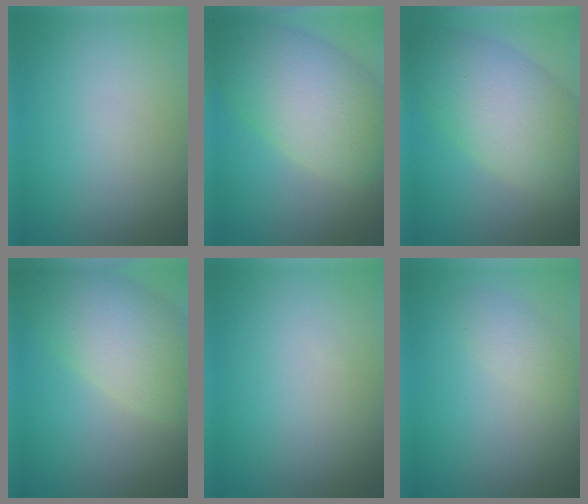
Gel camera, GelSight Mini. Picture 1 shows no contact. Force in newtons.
{"total": 9.4, "press": 9.4, "slide": 0.5}
{"total": 8.9, "press": 8.9, "slide": 0.6}
{"total": 7.7, "press": 7.7, "slide": 0.3}
{"total": 0.0}
{"total": 1.8, "press": 1.8, "slide": 0.1}